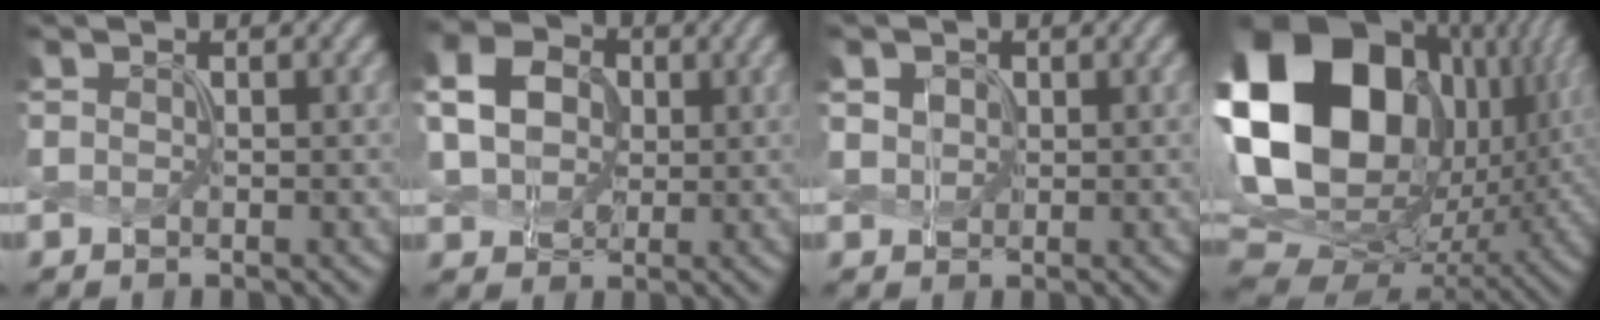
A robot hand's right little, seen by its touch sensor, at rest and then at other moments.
{"total": 3.9, "force": [0.3, 3.4, 1.9], "torque": [-0.079, 0.007, 0.026]}
{"total": 0.7, "force": [0.0, 0.3, -0.6], "torque": [-0.015, -0.003, 0.031]}
{"total": 20.8, "force": [4.3, 15.4, 13.3], "torque": [-0.322, 0.008, 0.126]}